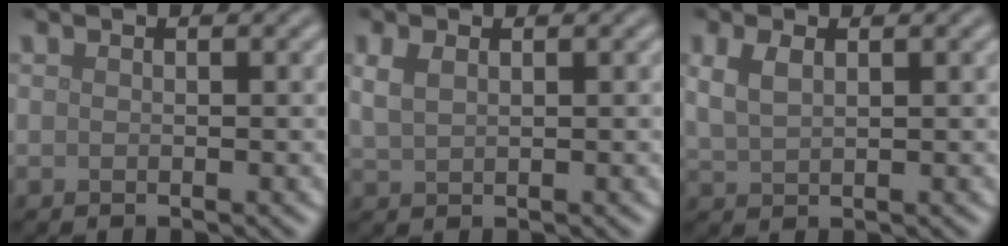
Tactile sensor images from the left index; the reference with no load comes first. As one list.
[{"total": 1.7, "force": [0.8, 0.8, 1.2], "torque": [-0.031, 0.001, 0.019]}, {"total": 2.1, "force": [1.0, 0.9, 1.6], "torque": [-0.040, 0.002, 0.023]}]